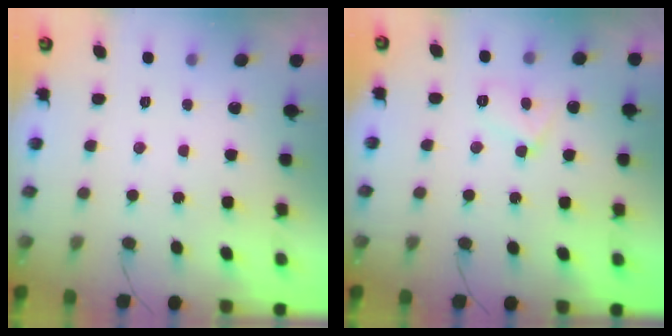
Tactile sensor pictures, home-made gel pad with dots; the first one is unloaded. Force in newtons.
{"total": 7.1, "press": 7.0, "slide": 1.5}